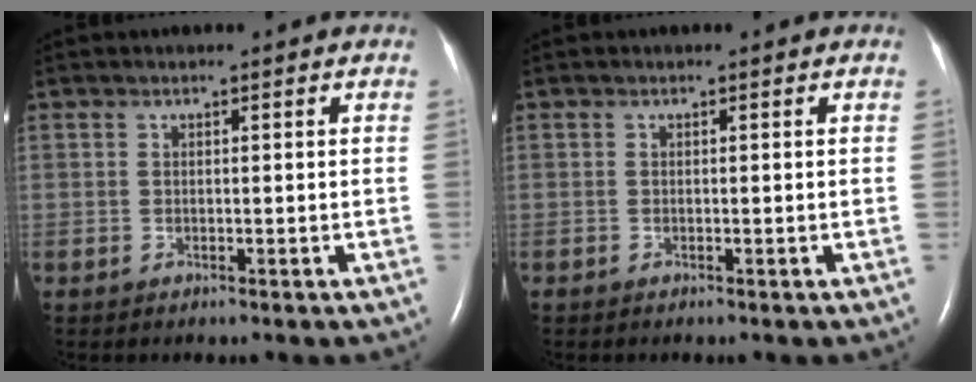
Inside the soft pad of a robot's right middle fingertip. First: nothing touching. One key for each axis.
{"total": 0.0}